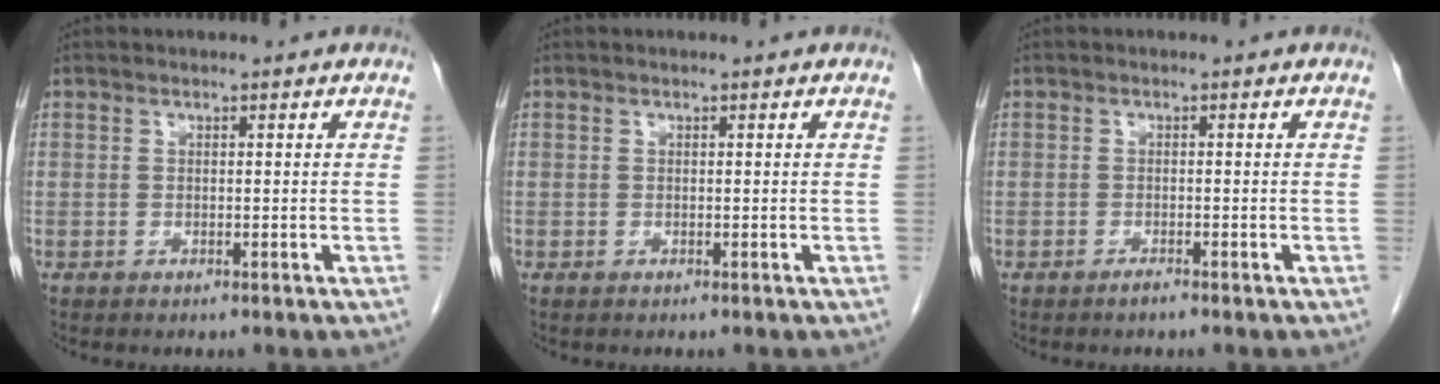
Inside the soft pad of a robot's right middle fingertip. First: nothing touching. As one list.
[{"total": 0.0}, {"total": 0.9, "force": [-0.8, -0.1, 0.4], "torque": [-0.013, -0.002, -0.013]}]